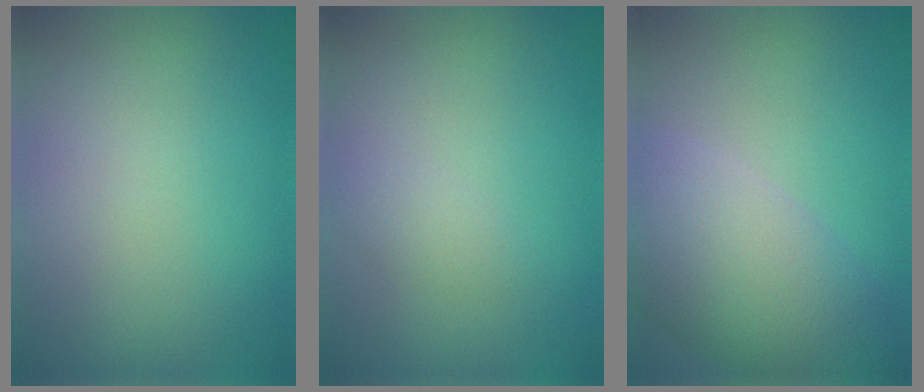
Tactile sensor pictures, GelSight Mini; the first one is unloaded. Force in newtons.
{"total": 1.3, "press": 1.3, "slide": 0.0}
{"total": 8.2, "press": 8.2, "slide": 0.5}